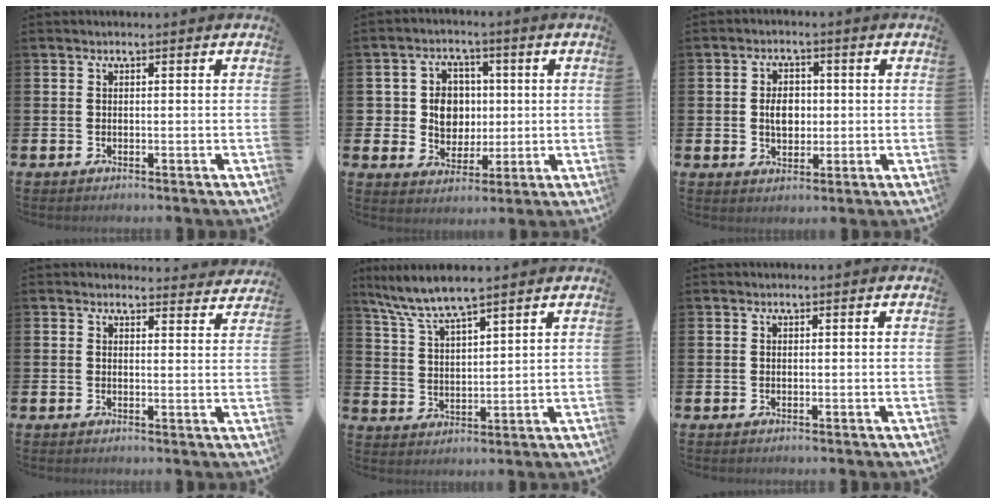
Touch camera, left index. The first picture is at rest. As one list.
[{"total": 6.6, "force": [1.0, 5.7, 3.2], "torque": [-0.065, 0.014, 0.012]}, {"total": 3.8, "force": [0.1, 2.8, 2.6], "torque": [-0.031, 0.002, -0.008]}, {"total": 2.6, "force": [2.5, 0.6, -0.1], "torque": [0.009, -0.017, 0.042]}, {"total": 6.1, "force": [5.6, 0.2, 2.4], "torque": [-0.073, -0.024, 0.100]}, {"total": 0.0}]